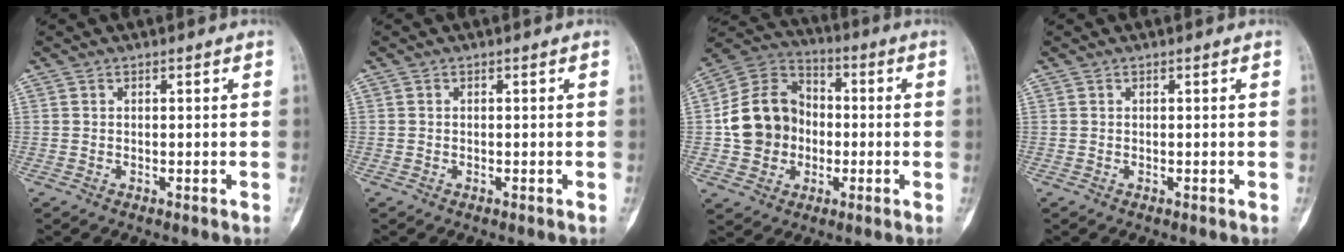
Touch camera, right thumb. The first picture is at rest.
{"total": 0.0}
{"total": 14.3, "force": [-1.4, 12.2, 7.3], "torque": [-0.107, 0.030, -0.031]}
{"total": 0.0}